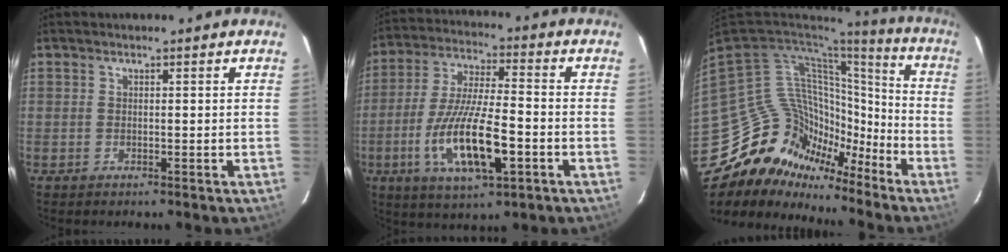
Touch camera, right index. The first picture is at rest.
{"total": 16.1, "force": [-5.4, 4.3, 14.5], "torque": [-0.299, -0.018, -0.096]}
{"total": 19.8, "force": [-15.2, 12.2, 3.8], "torque": [-0.081, 0.055, -0.254]}